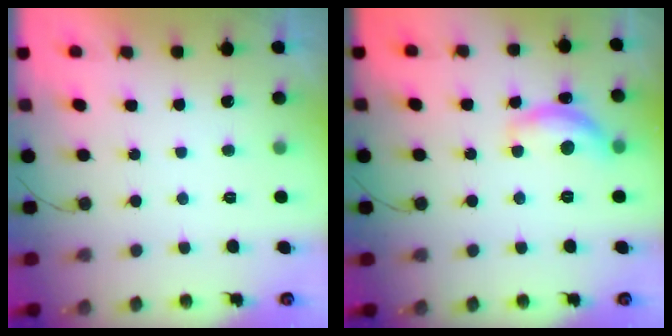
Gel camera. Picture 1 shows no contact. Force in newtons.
{"total": 12.0, "press": 11.9, "slide": 0.6}